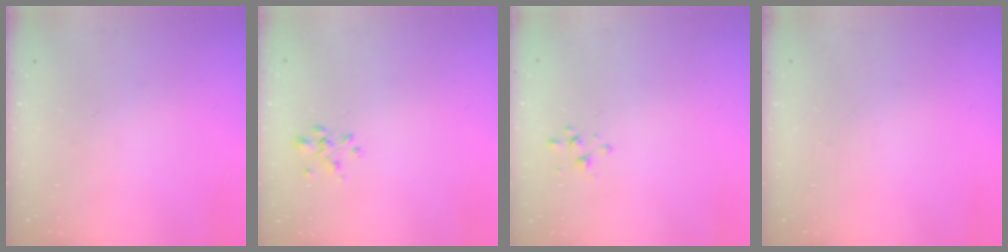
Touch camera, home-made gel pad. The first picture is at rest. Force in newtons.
{"total": 1.9, "press": 1.8, "slide": 0.6}
{"total": 1.7, "press": 1.7, "slide": 0.3}
{"total": 0.0}